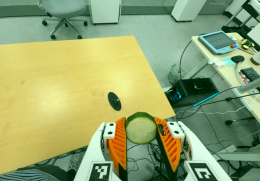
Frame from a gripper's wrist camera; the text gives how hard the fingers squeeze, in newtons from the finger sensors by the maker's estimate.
{"total": 11.9, "left": 12.9, "right": 10.9}